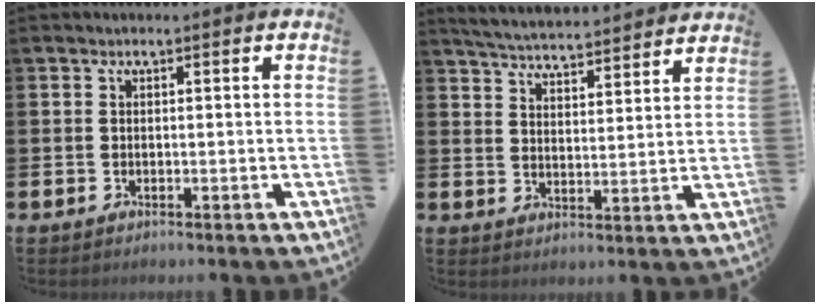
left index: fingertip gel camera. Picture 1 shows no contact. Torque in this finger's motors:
{"motor_torque": [0.23, -0.97, 0.69, 0.20]}